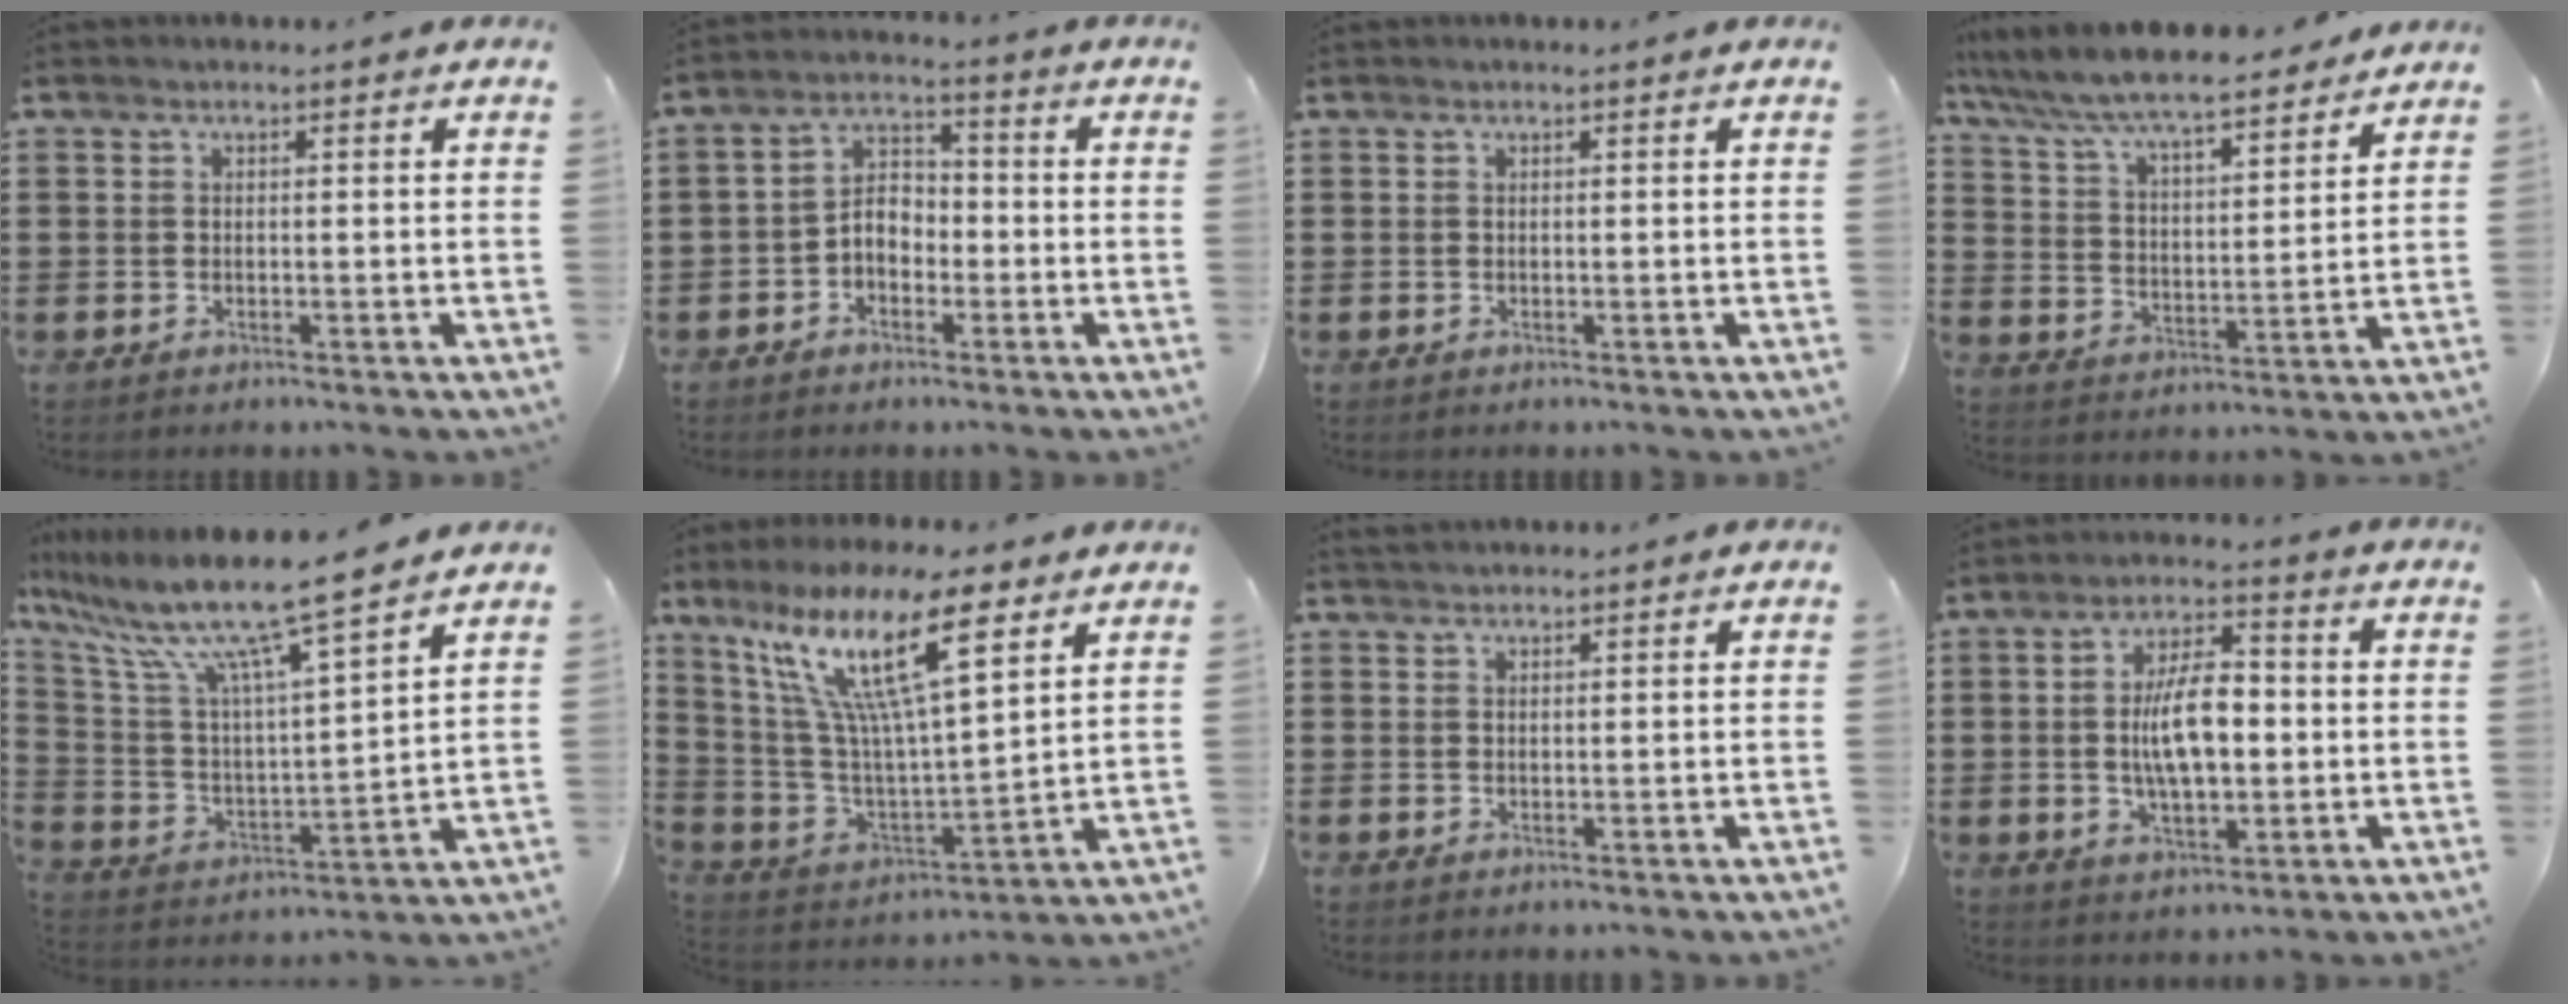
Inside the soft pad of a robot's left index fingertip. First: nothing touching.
{"total": 4.6, "force": [-2.0, 3.1, 2.8], "torque": [-0.062, 0.013, -0.043]}
{"total": 0.0}
{"total": 7.9, "force": [7.3, 0.5, 3.0], "torque": [-0.089, -0.042, 0.123]}
{"total": 11.7, "force": [9.6, 0.1, 6.8], "torque": [-0.171, -0.066, 0.156]}
{"total": 15.7, "force": [8.9, 3.5, 12.5], "torque": [-0.273, -0.035, 0.147]}
{"total": 1.2, "force": [1.2, 0.1, 0.2], "torque": [-0.005, 0.002, 0.023]}
{"total": 9.5, "force": [0.0, 4.4, 8.4], "torque": [-0.160, 0.008, -0.007]}